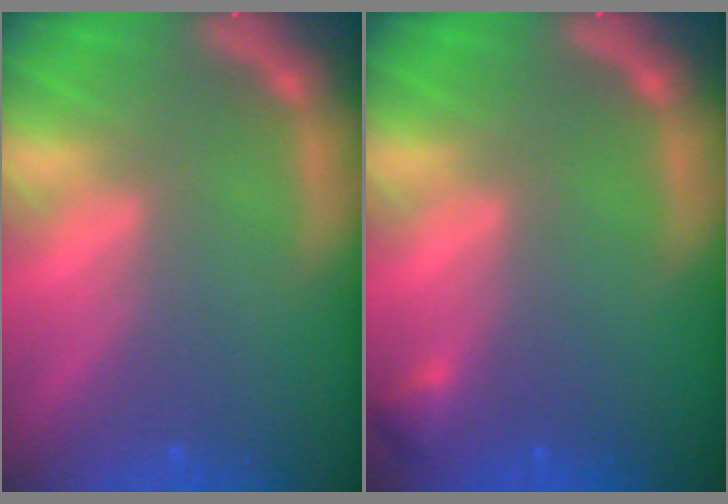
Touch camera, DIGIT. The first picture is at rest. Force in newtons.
{"total": 0.9}